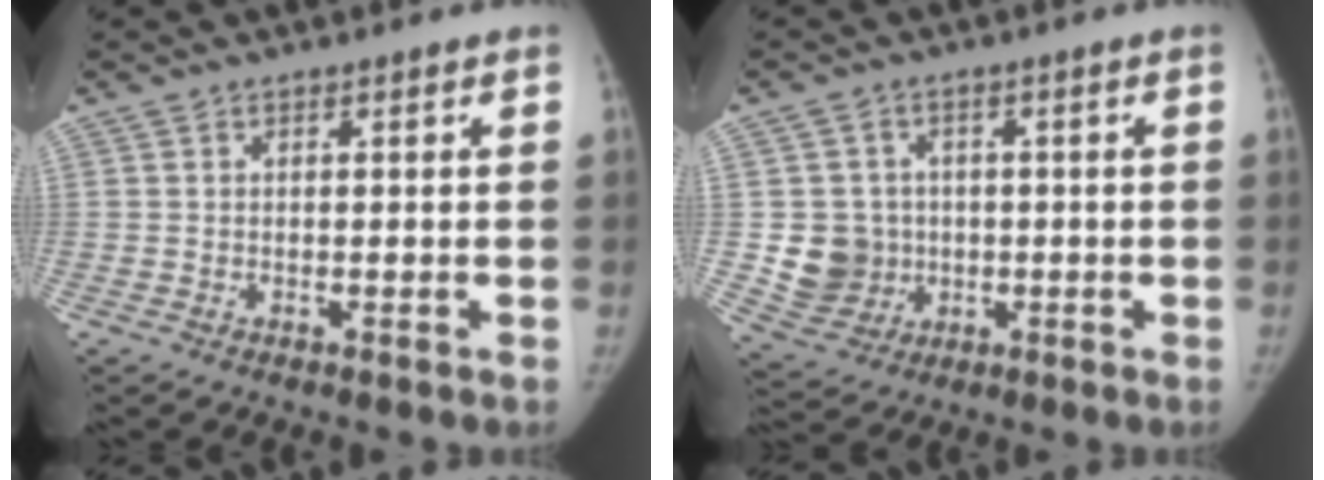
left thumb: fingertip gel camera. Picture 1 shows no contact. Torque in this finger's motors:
{"motor_torque": [0.67, 0.73, 0.21, -0.05, 0.06]}